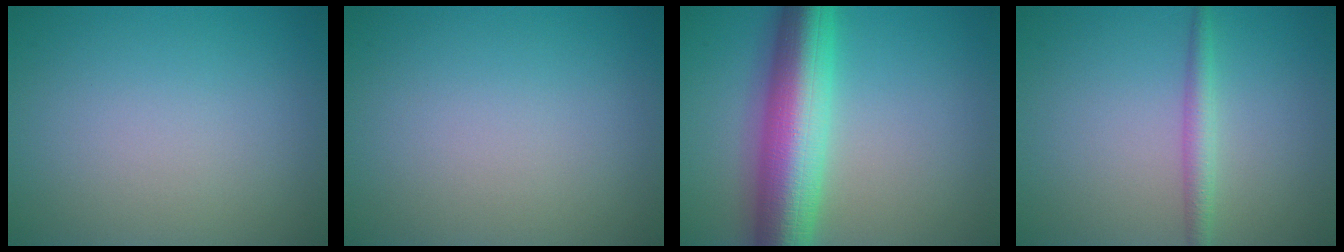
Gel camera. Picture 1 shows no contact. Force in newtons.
{"total": 0.0}
{"total": 10.1, "press": 10.1, "slide": 0.2}
{"total": 1.9, "press": 1.9, "slide": 0.1}